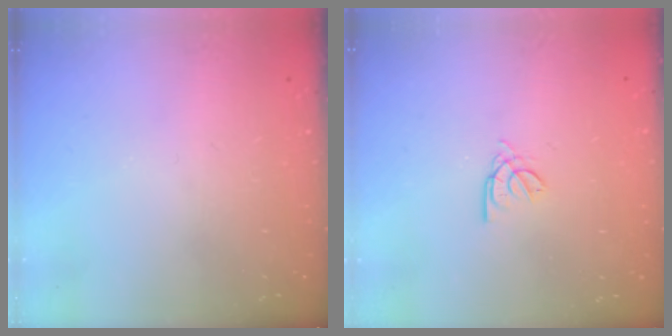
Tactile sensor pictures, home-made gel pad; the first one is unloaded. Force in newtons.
{"total": 2.2, "press": 2.1, "slide": 0.6}